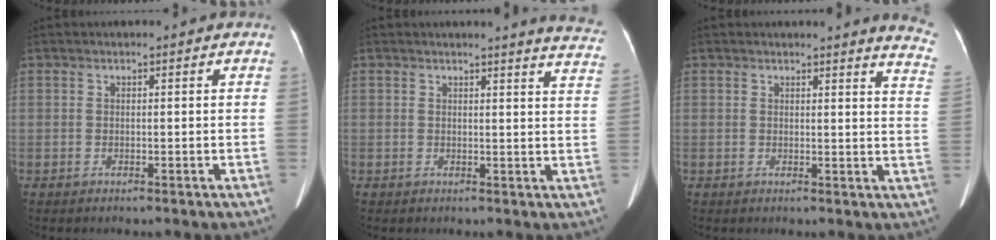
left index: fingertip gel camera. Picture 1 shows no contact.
{"total": 8.4, "force": [8.2, 0.0, 1.9], "torque": [-0.006, -0.059, 0.053]}
{"total": 8.2, "force": [7.9, -0.1, 2.1], "torque": [-0.005, -0.070, 0.051]}